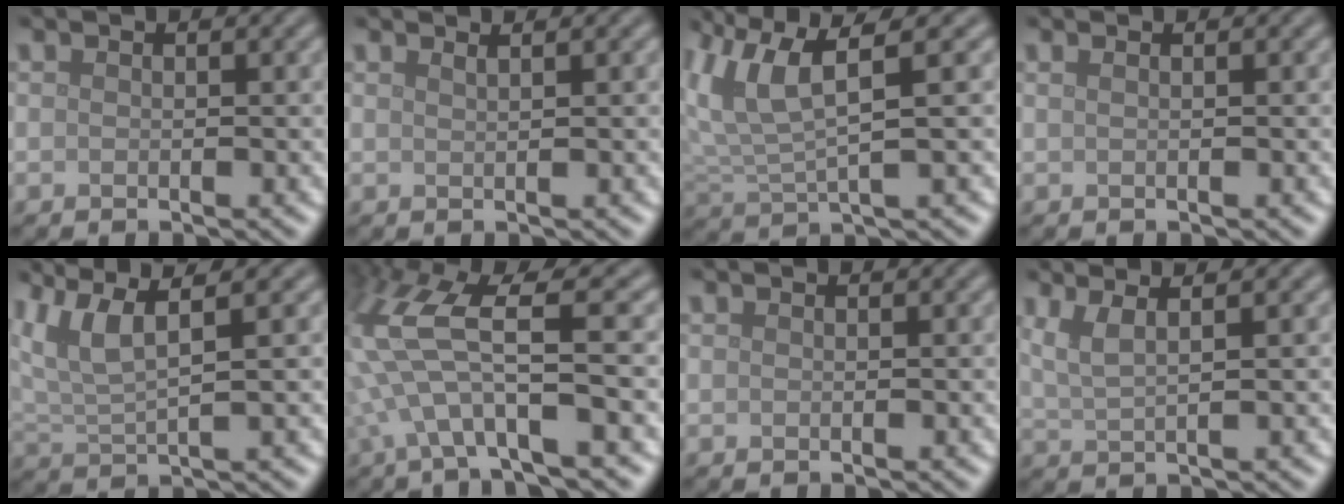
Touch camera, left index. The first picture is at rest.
{"total": 1.2, "force": [0.9, 0.4, 0.6], "torque": [0.000, 0.002, 0.004]}
{"total": 5.8, "force": [3.2, 1.4, 4.7], "torque": [-0.110, 0.009, 0.065]}
{"total": 1.2, "force": [0.6, 0.6, 0.8], "torque": [-0.006, -0.003, 0.000]}
{"total": 5.2, "force": [3.1, 1.3, 4.0], "torque": [-0.097, 0.011, 0.065]}
{"total": 8.4, "force": [-0.1, 2.2, 8.1], "torque": [-0.183, 0.013, -0.012]}
{"total": 0.0}
{"total": 2.9, "force": [1.4, 0.8, 2.3], "torque": [-0.037, 0.003, 0.028]}